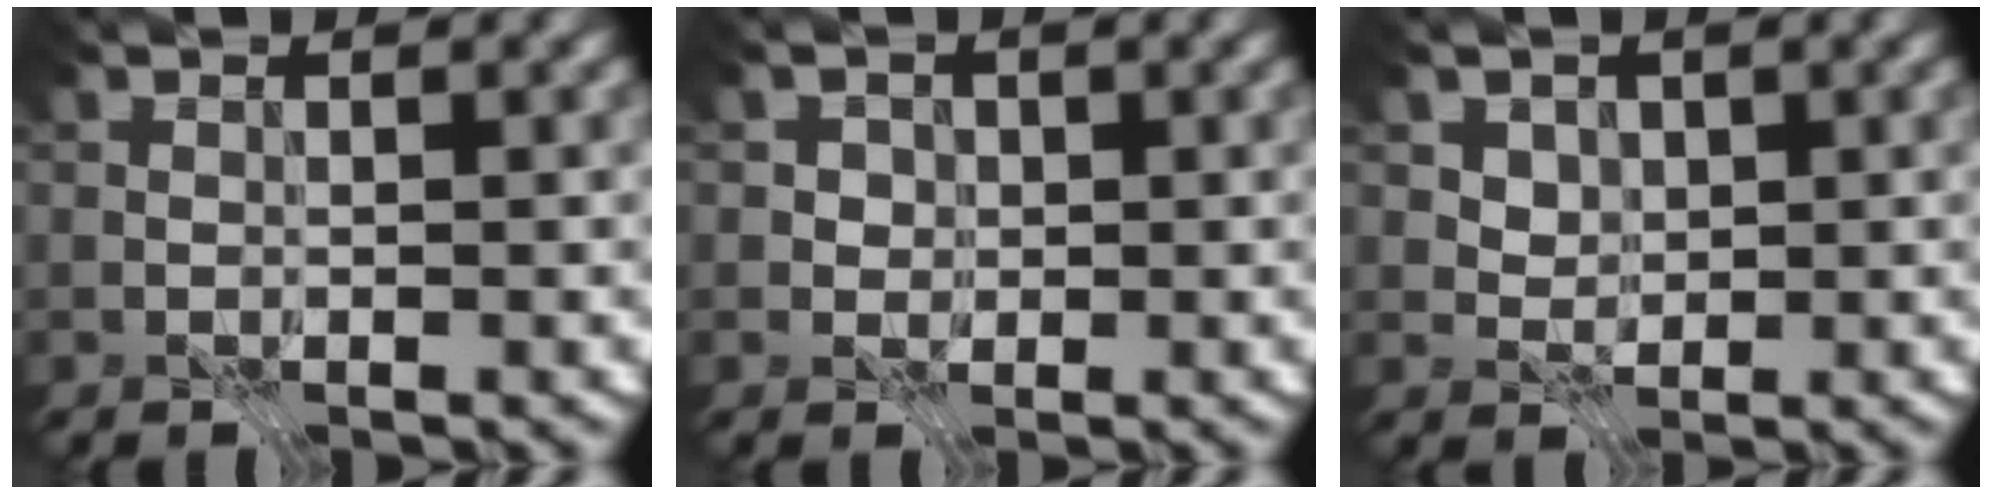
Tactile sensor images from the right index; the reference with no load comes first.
{"total": 1.7, "force": [0.5, 1.5, 0.5], "torque": [0.003, 0.001, 0.010]}
{"total": 3.0, "force": [1.6, 2.2, 1.3], "torque": [-0.042, -0.004, 0.045]}